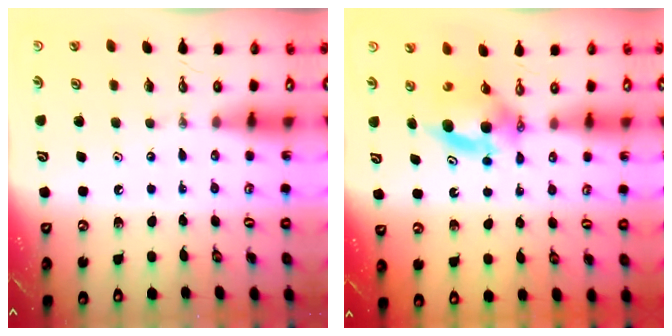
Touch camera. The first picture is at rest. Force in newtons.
{"total": 5.8, "press": 5.7, "slide": 0.8}